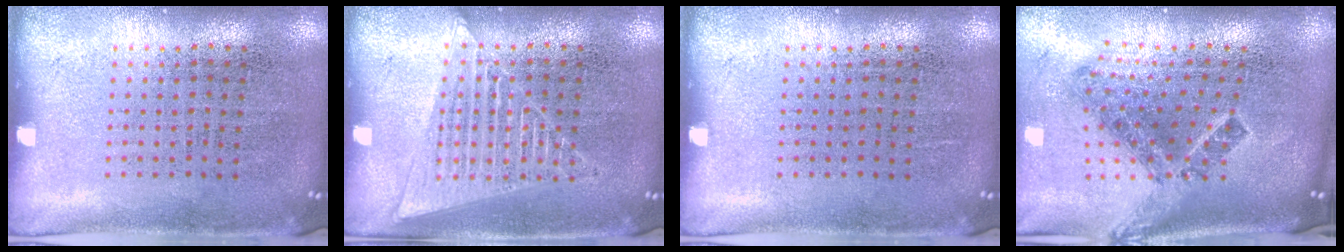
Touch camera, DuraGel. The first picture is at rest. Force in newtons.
{"total": 2.6, "press": 2.5, "slide": 0.3}
{"total": 0.0}
{"total": 2.0, "press": 1.3, "slide": 1.6}